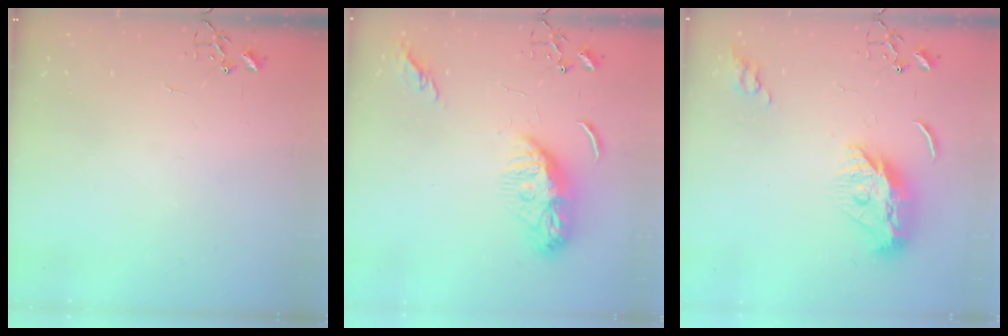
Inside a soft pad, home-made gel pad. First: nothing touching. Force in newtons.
{"total": 10.5, "press": 10.4, "slide": 1.1}
{"total": 11.9, "press": 11.9, "slide": 0.9}